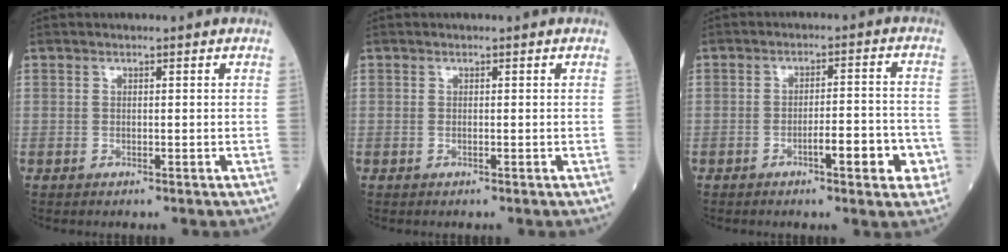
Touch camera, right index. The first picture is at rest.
{"total": 0.0}
{"total": 6.8, "force": [-2.9, 1.4, 6.0], "torque": [-0.074, 0.008, -0.036]}